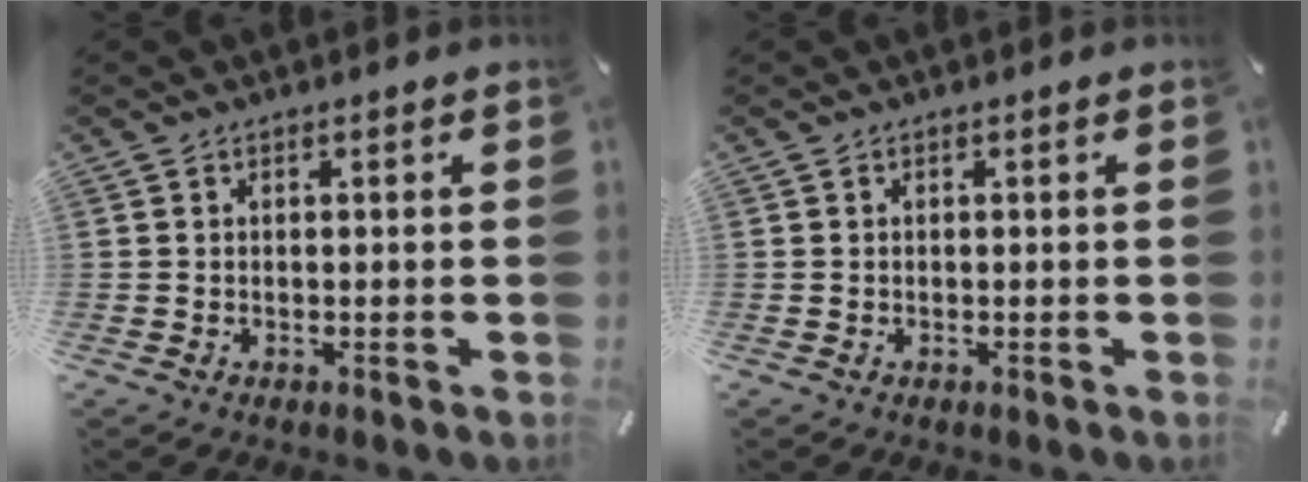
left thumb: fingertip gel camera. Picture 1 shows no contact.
{"total": 0.0}